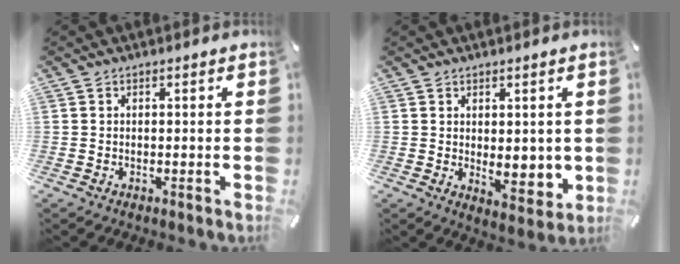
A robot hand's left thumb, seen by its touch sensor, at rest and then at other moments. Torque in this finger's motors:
{"motor_torque": [0.45, 0.41, 0.08, 0.01, 0.09]}